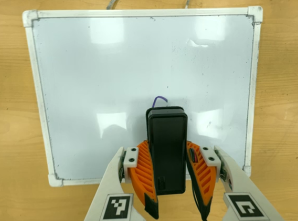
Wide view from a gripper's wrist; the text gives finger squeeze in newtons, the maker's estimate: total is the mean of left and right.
{"total": 6.4, "left": 5.9, "right": 6.8}